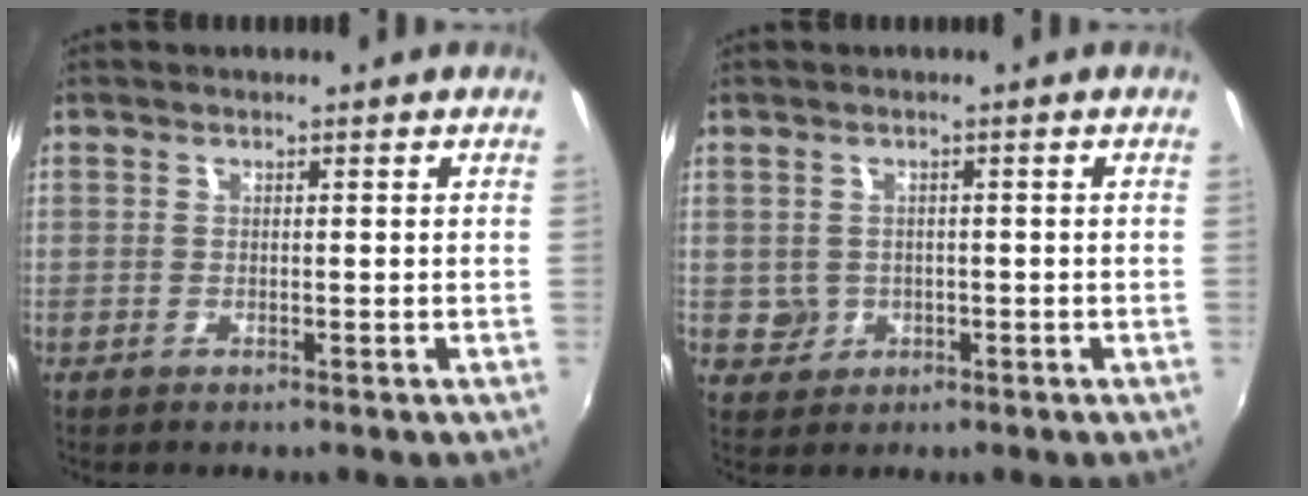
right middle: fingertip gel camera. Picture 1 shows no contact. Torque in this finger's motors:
{"motor_torque": [0.21, 0.02, 0.00, 0.00]}